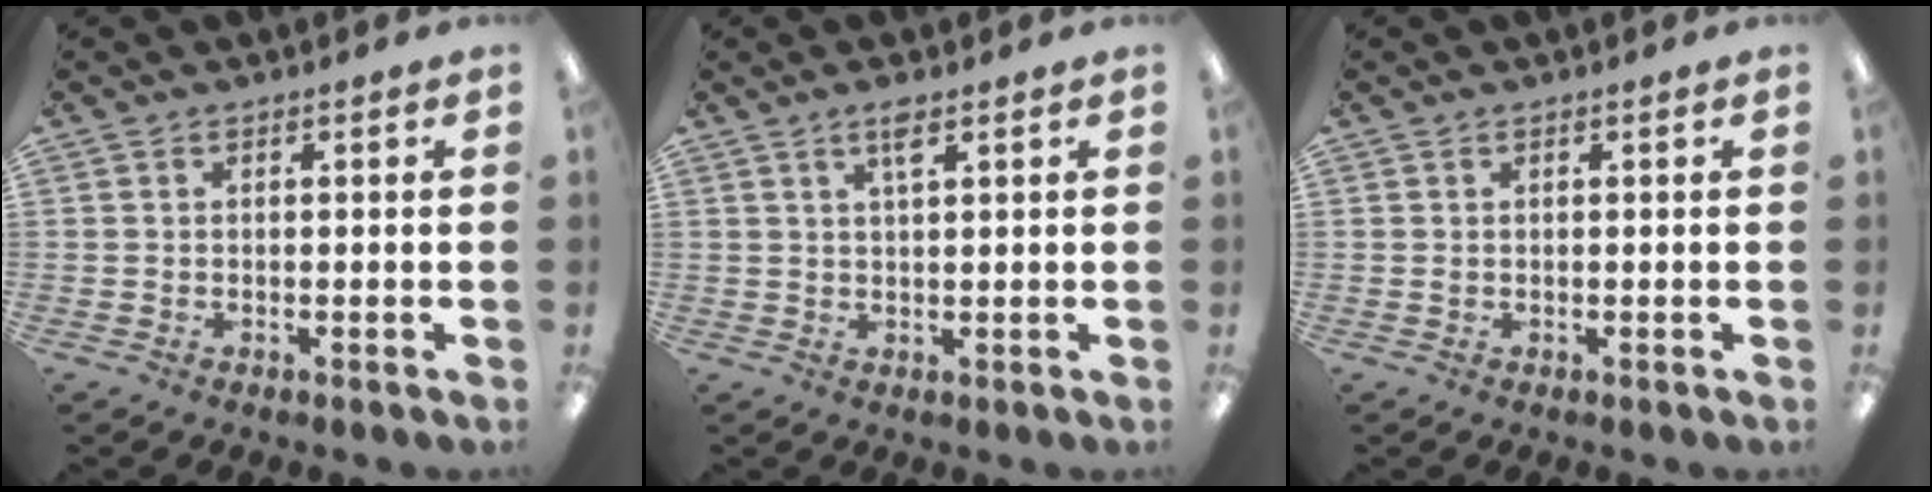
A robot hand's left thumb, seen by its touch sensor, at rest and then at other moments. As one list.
[{"total": 3.3, "force": [2.3, 0.6, 2.4], "torque": [-0.046, 0.001, 0.037]}, {"total": 0.7, "force": [0.3, 0.3, 0.5], "torque": [-0.011, 0.003, 0.004]}]